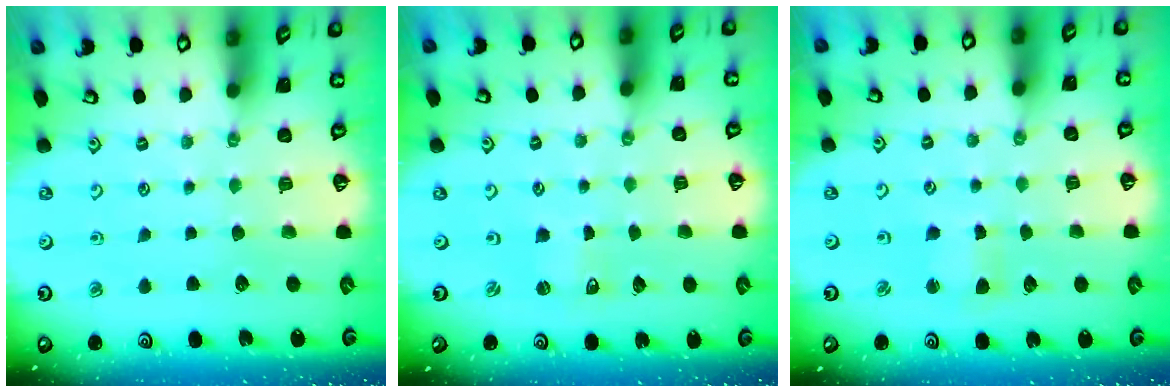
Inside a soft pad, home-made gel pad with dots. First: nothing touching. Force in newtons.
{"total": 0.0}
{"total": 2.2, "press": 2.1, "slide": 0.5}